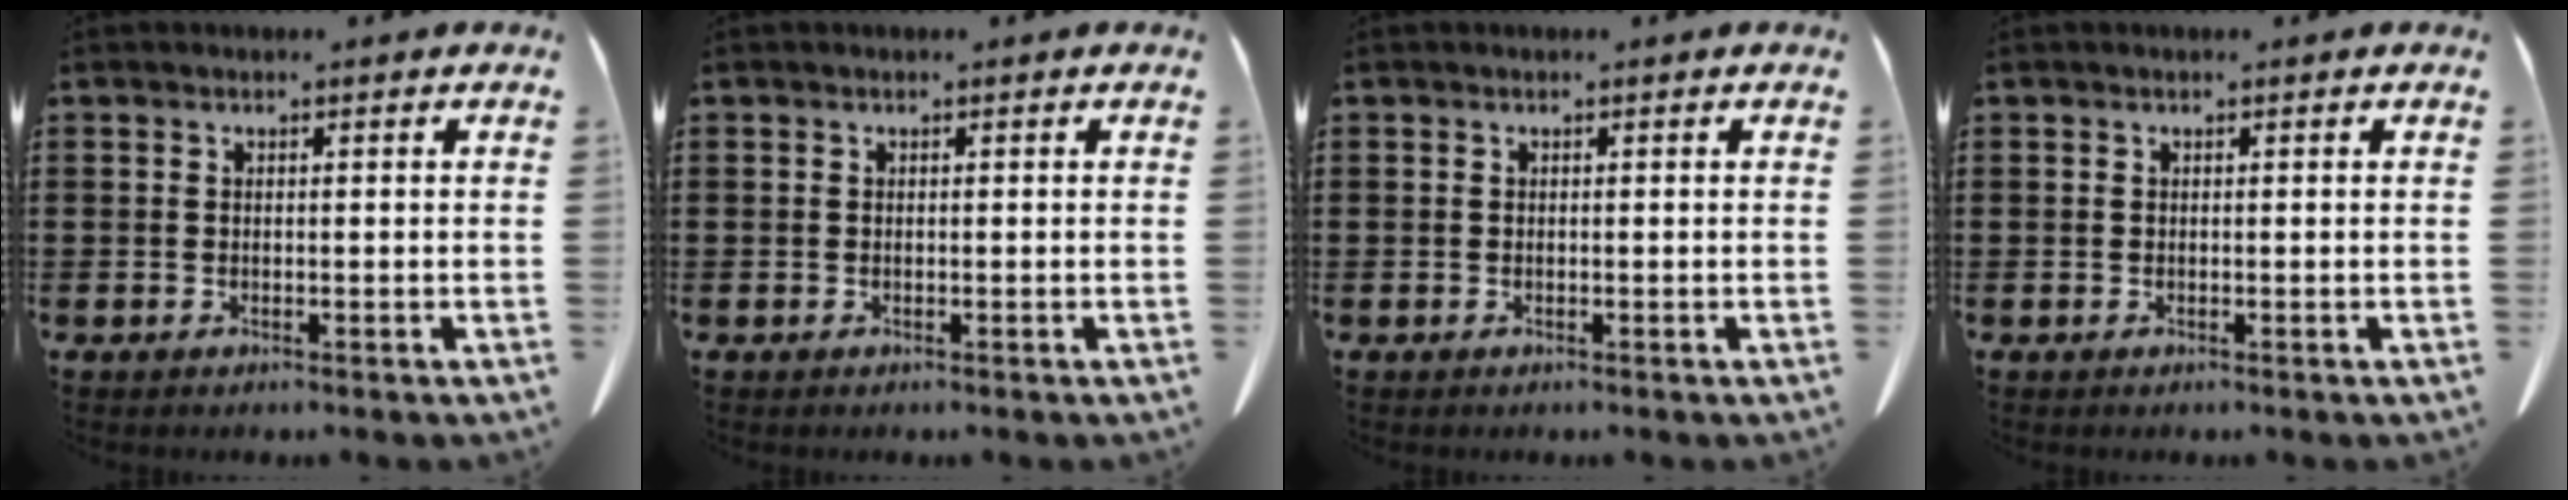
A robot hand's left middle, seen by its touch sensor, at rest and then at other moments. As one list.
[{"total": 0.0}, {"total": 0.0}, {"total": 0.0}]